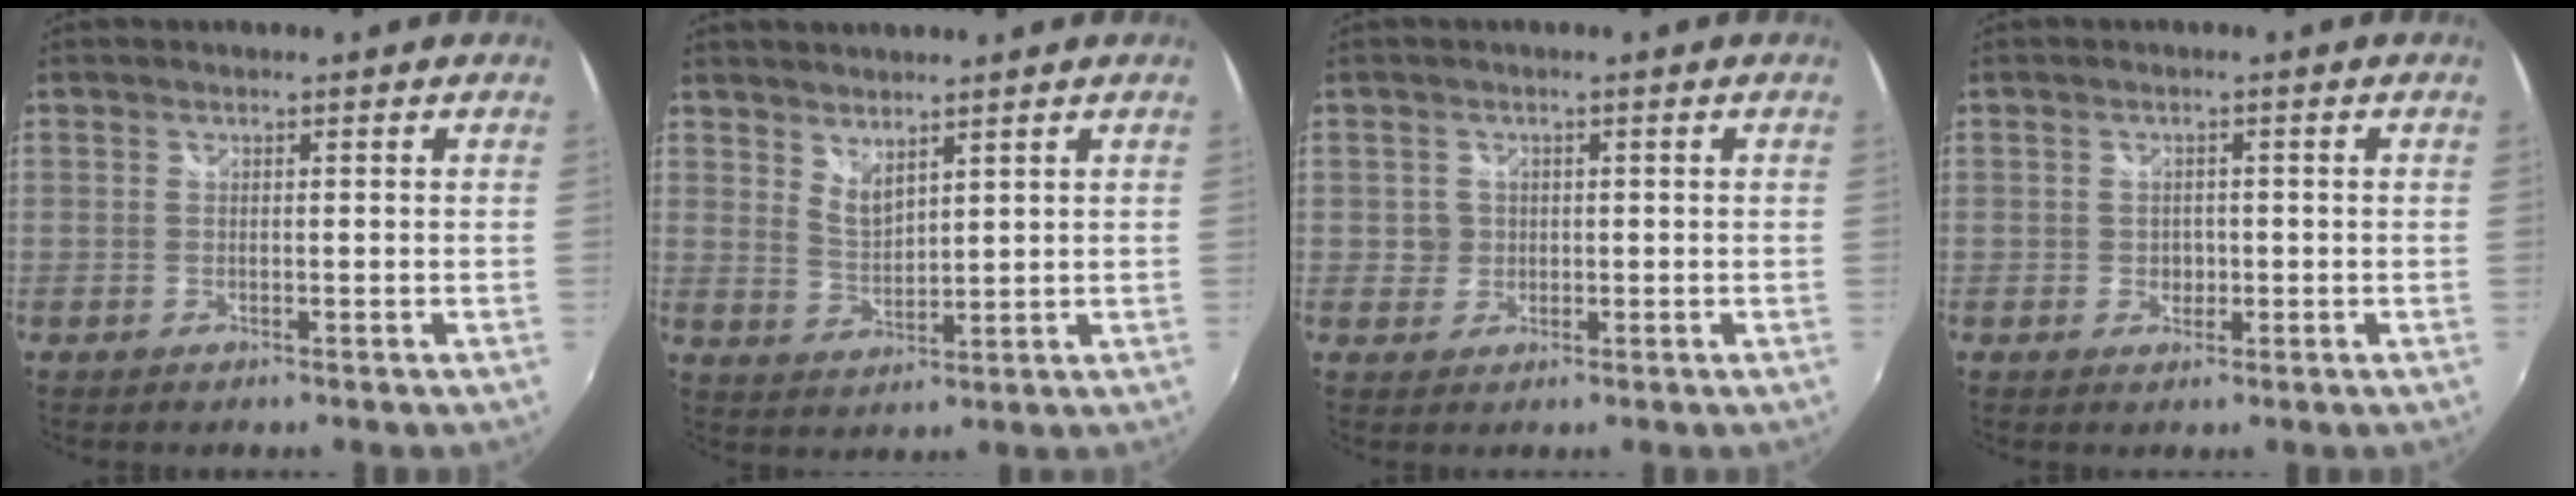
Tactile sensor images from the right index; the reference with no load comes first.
{"total": 4.1, "force": [3.5, 1.0, 1.9], "torque": [-0.031, -0.007, 0.063]}
{"total": 2.3, "force": [0.1, 2.3, 0.1], "torque": [0.001, 0.004, 0.000]}
{"total": 2.1, "force": [-0.4, 1.9, 0.8], "torque": [-0.011, 0.001, -0.006]}